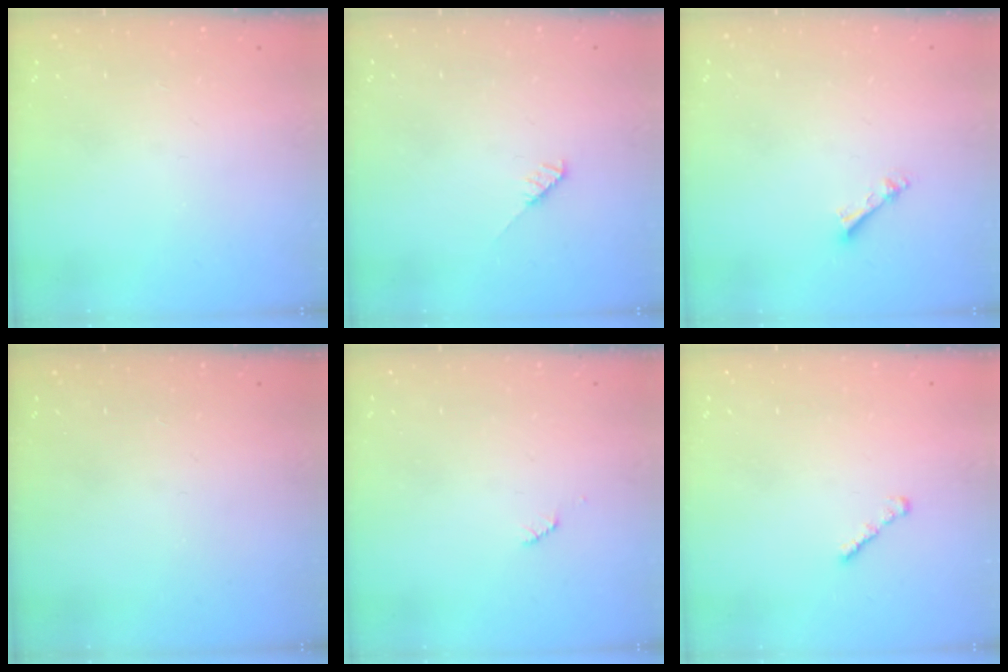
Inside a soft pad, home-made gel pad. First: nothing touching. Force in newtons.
{"total": 4.1, "press": 4.1, "slide": 0.3}
{"total": 2.4, "press": 2.4, "slide": 0.4}
{"total": 0.0}
{"total": 2.5, "press": 2.5, "slide": 0.4}
{"total": 1.6, "press": 1.5, "slide": 0.5}